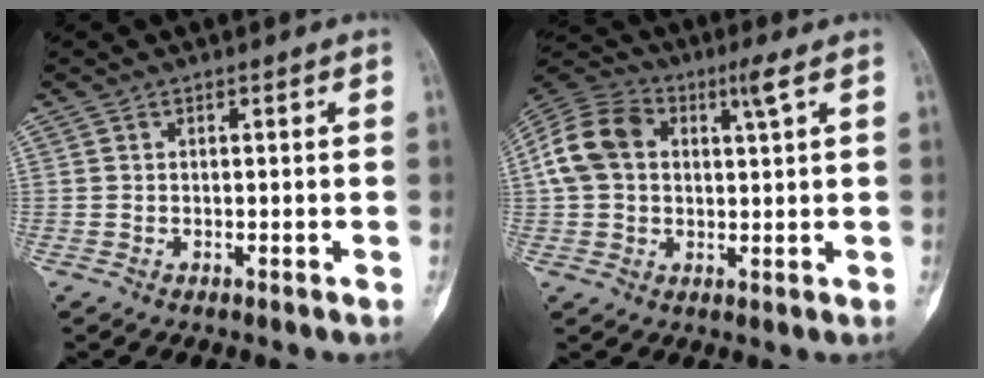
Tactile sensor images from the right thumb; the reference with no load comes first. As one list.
[{"total": 11.7, "force": [3.4, 6.3, 9.3], "torque": [-0.174, 0.034, 0.057]}]